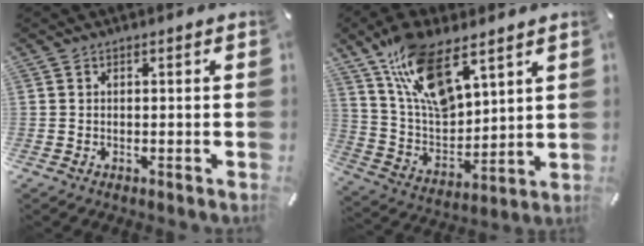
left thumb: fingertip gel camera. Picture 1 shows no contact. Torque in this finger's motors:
{"motor_torque": [1.25, 0.96, 1.39, -1.38, 0.23]}